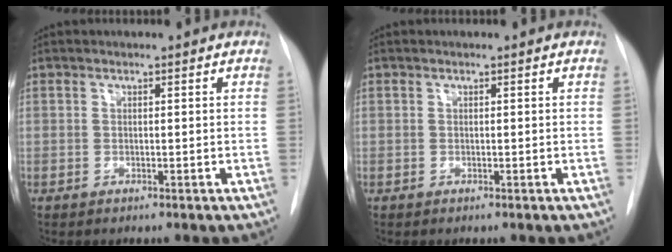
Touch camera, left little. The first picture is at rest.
{"total": 0.0}